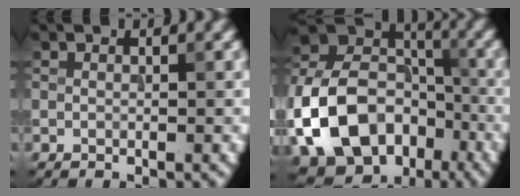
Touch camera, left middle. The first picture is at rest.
{"total": 13.6, "force": [-5.1, 9.9, 7.7], "torque": [-0.168, -0.011, -0.095]}